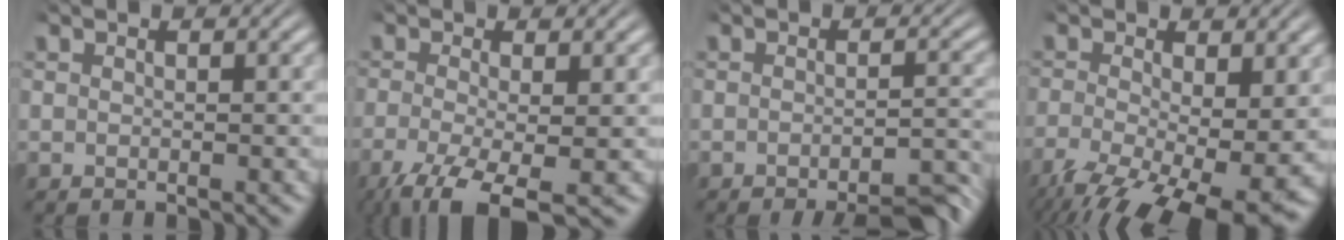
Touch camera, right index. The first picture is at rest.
{"total": 6.2, "force": [-3.7, 2.6, 4.2], "torque": [-0.098, -0.055, -0.034]}
{"total": 6.5, "force": [-5.3, 1.5, 3.4], "torque": [-0.033, -0.014, -0.080]}
{"total": 10.3, "force": [-4.7, 4.9, 7.7], "torque": [-0.131, -0.069, -0.039]}